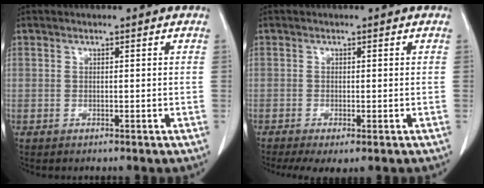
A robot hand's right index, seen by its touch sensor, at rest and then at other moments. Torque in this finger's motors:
{"motor_torque": [1.10, -1.04, 0.41, 0.09]}